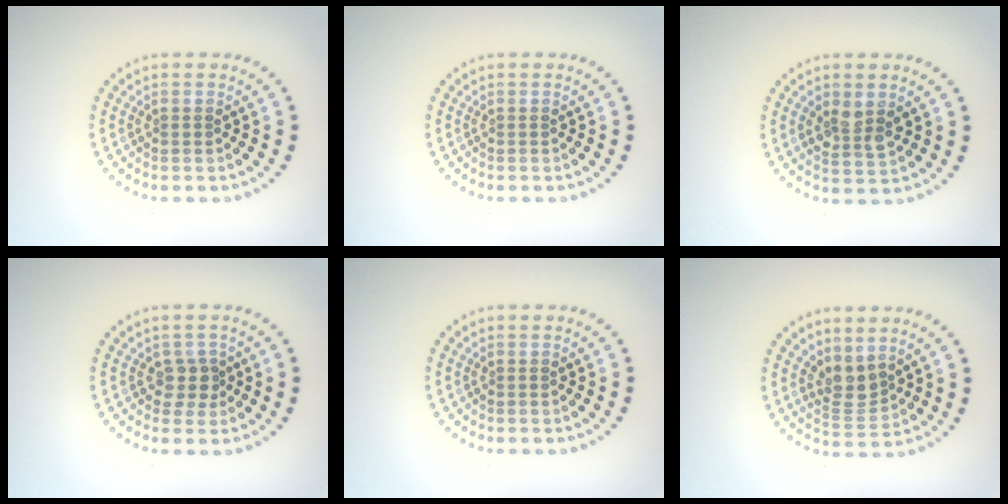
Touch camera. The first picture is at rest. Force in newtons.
{"total": 0.0}
{"total": 2.8, "press": 2.7, "slide": 0.6}
{"total": 1.9, "press": 1.6, "slide": 1.2}
{"total": 0.0}
{"total": 2.8, "press": 2.2, "slide": 1.6}